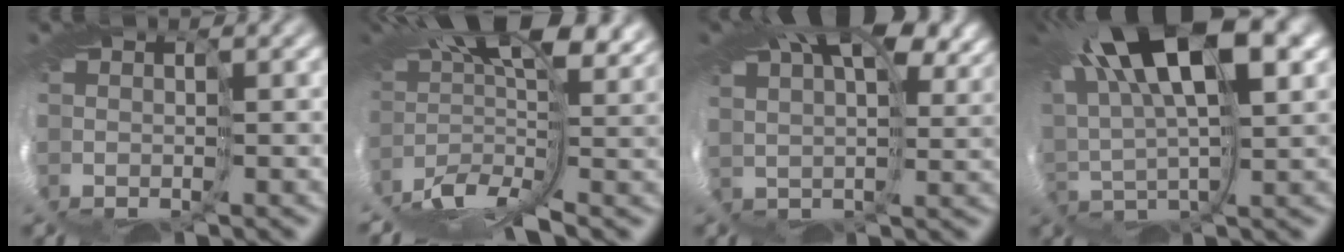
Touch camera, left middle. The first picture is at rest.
{"total": 10.5, "force": [0.5, 4.0, 9.7], "torque": [-0.182, 0.003, 0.007]}
{"total": 10.9, "force": [6.9, 4.4, 7.2], "torque": [-0.110, 0.044, 0.093]}
{"total": 12.6, "force": [6.6, 3.7, 10.1], "torque": [-0.190, 0.046, 0.095]}